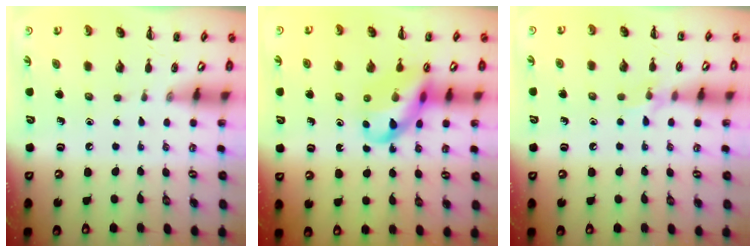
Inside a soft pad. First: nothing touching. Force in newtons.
{"total": 13.8, "press": 13.3, "slide": 3.6}
{"total": 6.2, "press": 6.1, "slide": 1.3}